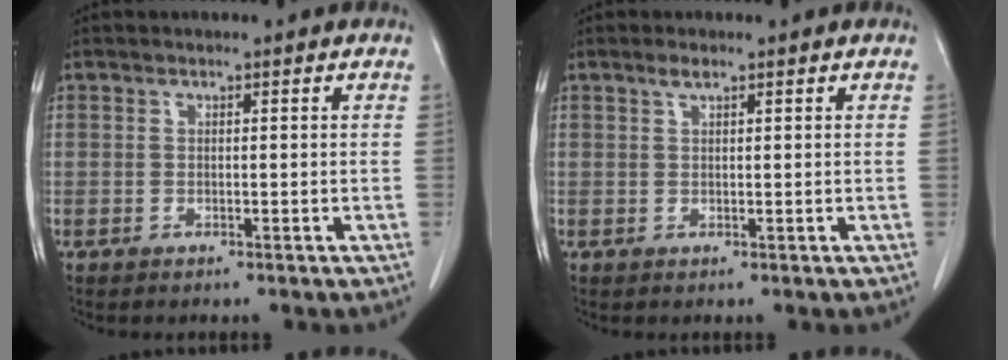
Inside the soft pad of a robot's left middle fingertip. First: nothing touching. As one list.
[{"total": 1.1, "force": [0.8, 0.2, 0.8], "torque": [-0.018, 0.002, 0.018]}]